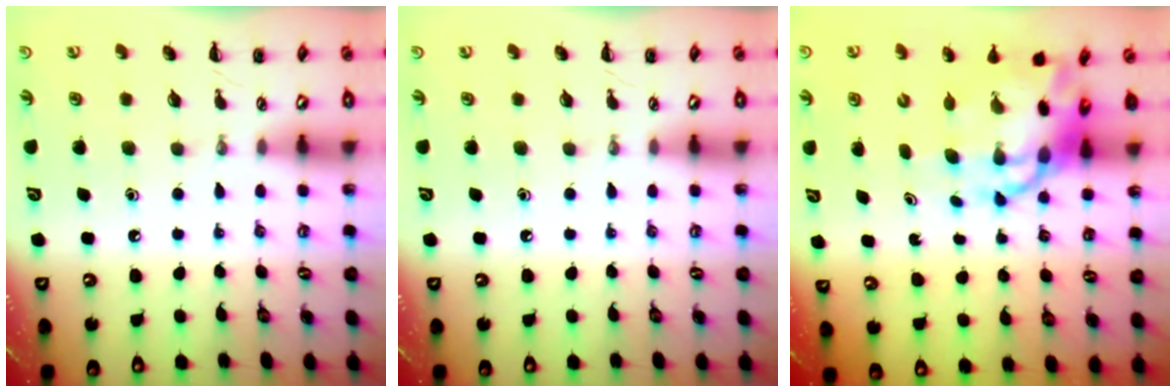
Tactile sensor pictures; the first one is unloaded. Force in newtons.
{"total": 0.0}
{"total": 9.2, "press": 8.9, "slide": 2.6}